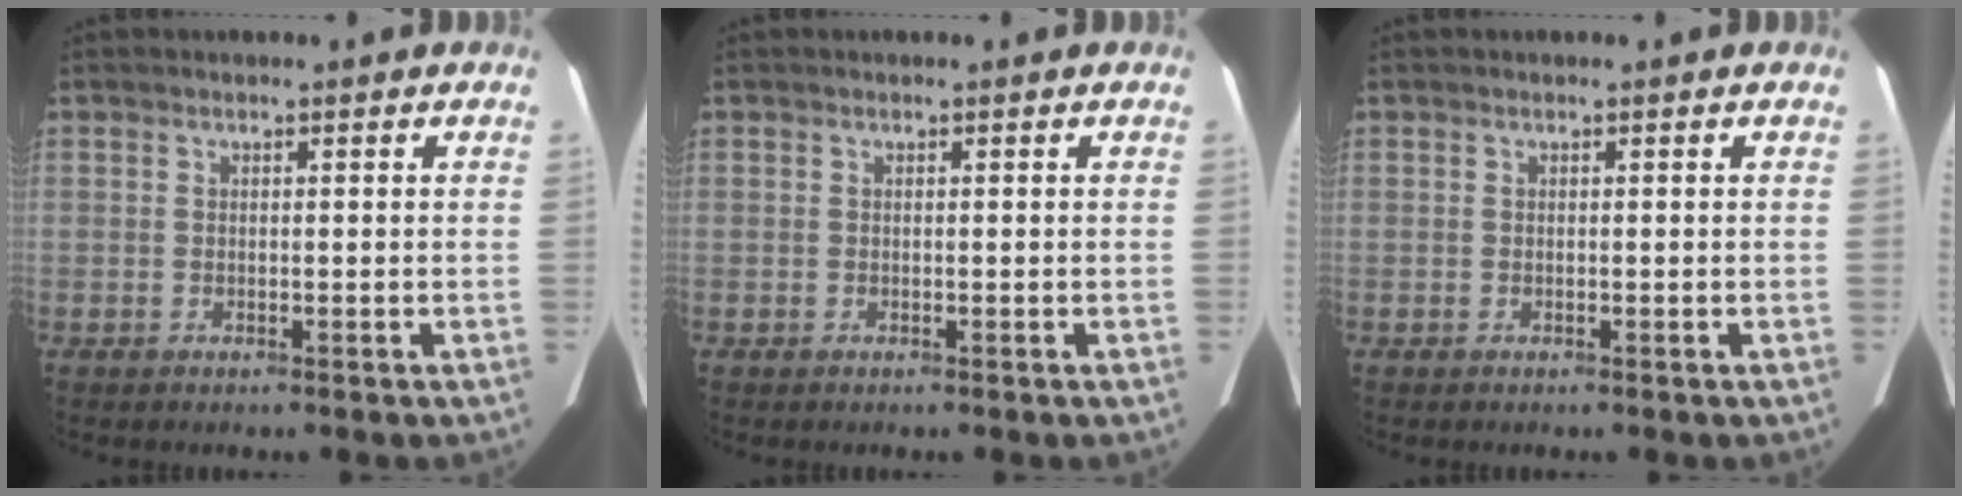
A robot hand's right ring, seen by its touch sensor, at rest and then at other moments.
{"total": 0.0}
{"total": 0.0}